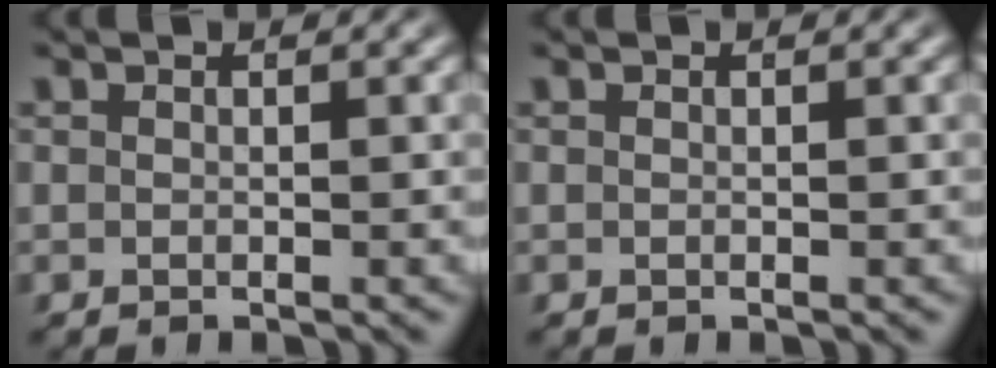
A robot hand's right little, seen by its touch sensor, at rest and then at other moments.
{"total": 0.0}